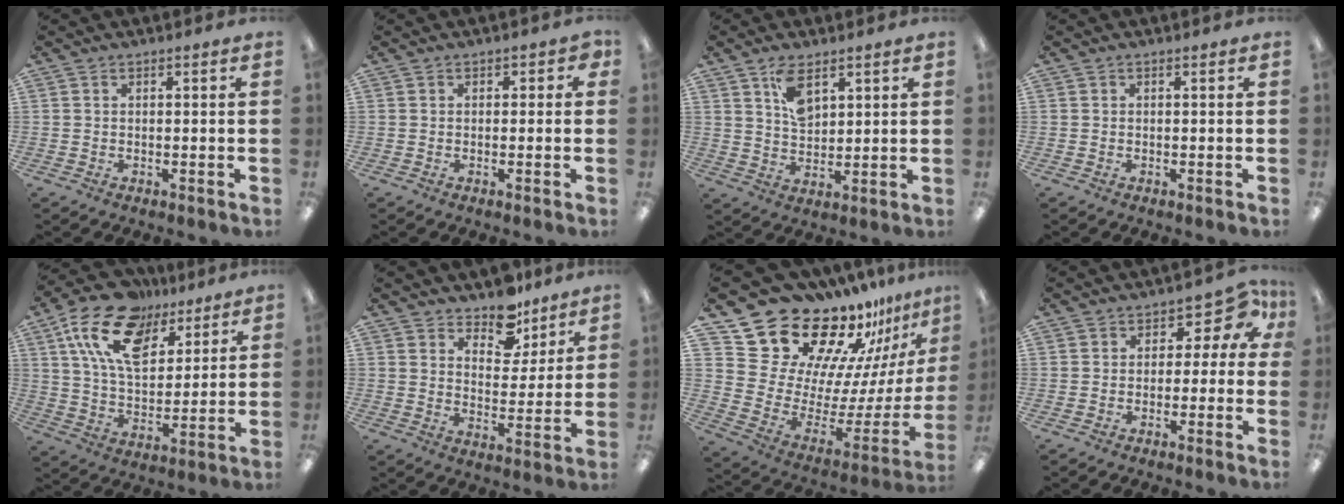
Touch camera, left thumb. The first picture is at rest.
{"total": 1.6, "force": [0.2, 1.3, 0.9], "torque": [-0.009, 0.003, 0.000]}
{"total": 7.8, "force": [4.6, 4.1, 4.7], "torque": [-0.072, -0.013, 0.079]}
{"total": 0.0}
{"total": 18.9, "force": [10.9, 10.8, 10.9], "torque": [-0.200, -0.036, 0.199]}
{"total": 9.8, "force": [8.2, 4.8, 2.5], "torque": [-0.036, -0.057, 0.151]}
{"total": 22.8, "force": [18.7, 11.3, 6.4], "torque": [-0.091, -0.162, 0.357]}
{"total": 7.0, "force": [2.4, 4.3, 5.1], "torque": [-0.070, -0.012, 0.038]}